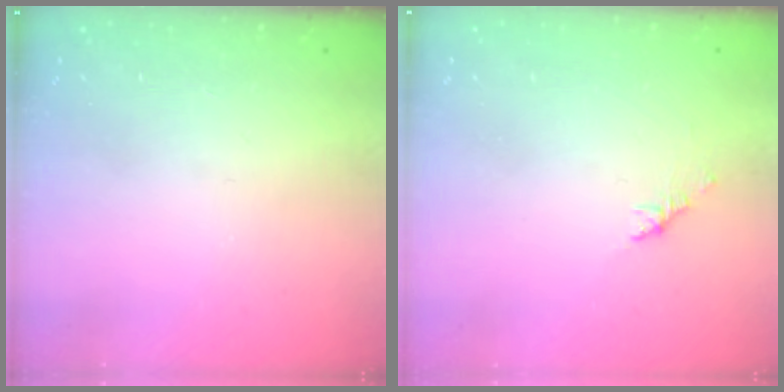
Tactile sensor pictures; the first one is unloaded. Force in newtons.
{"total": 1.1, "press": 1.0, "slide": 0.5}